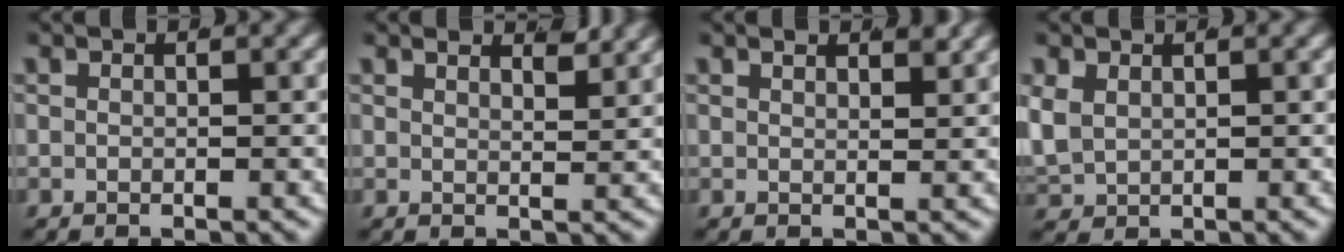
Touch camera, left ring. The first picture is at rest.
{"total": 2.3, "force": [2.2, -0.2, 0.9], "torque": [-0.005, -0.008, 0.038]}
{"total": 1.5, "force": [1.3, -0.2, 0.6], "torque": [-0.003, -0.007, 0.025]}
{"total": 3.0, "force": [0.6, 2.6, 1.4], "torque": [-0.052, -0.013, 0.025]}